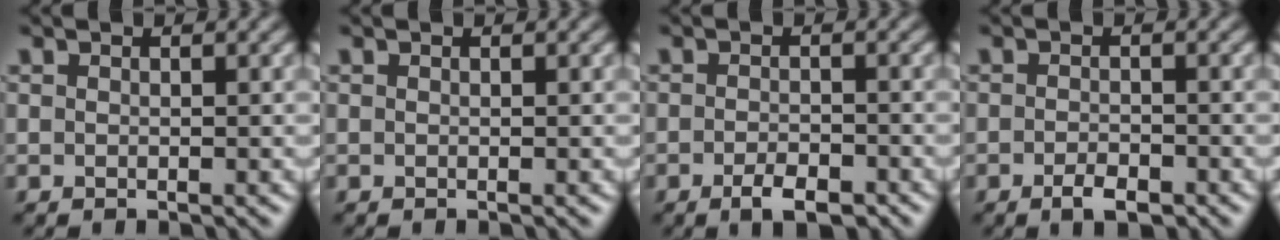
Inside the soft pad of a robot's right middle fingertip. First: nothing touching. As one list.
[{"total": 0.0}, {"total": 2.8, "force": [-1.6, 1.1, 2.0], "torque": [-0.032, -0.001, -0.027]}, {"total": 2.0, "force": [-1.2, 0.9, 1.4], "torque": [-0.023, -0.001, -0.020]}]